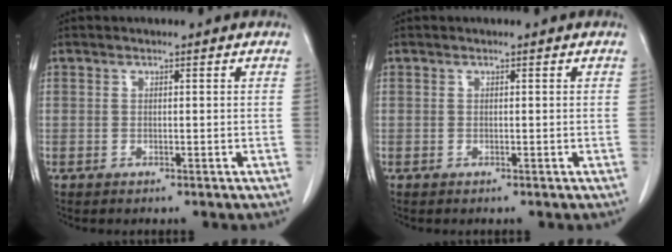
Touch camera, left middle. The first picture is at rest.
{"total": 0.0}